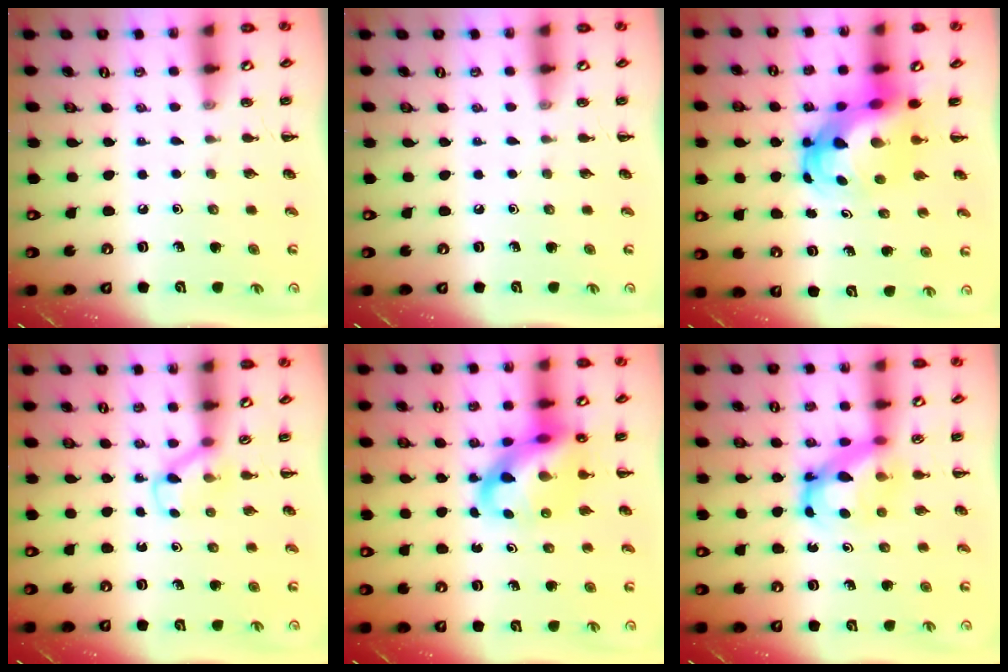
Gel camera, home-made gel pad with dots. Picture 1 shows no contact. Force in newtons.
{"total": 0.0}
{"total": 7.7, "press": 7.5, "slide": 1.9}
{"total": 3.7, "press": 3.5, "slide": 1.2}
{"total": 13.4, "press": 12.9, "slide": 3.6}
{"total": 6.0, "press": 5.9, "slide": 0.5}